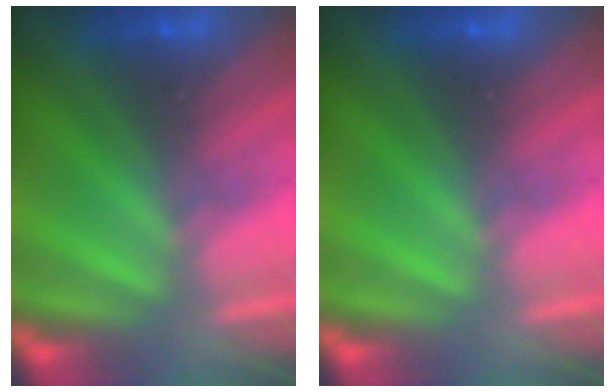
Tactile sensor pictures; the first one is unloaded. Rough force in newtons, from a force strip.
{"total": 0.0}